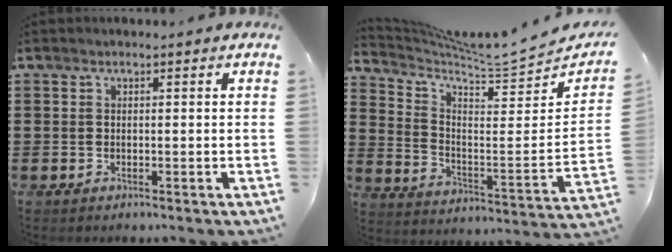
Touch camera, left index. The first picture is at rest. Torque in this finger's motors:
{"motor_torque": [0.19, -0.08, -0.44, -0.06]}